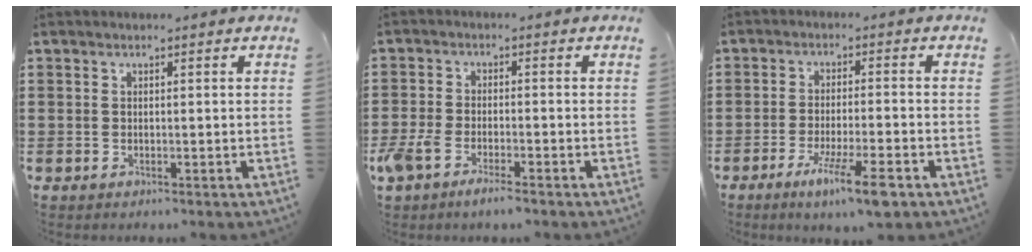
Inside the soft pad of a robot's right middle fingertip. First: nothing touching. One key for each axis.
{"total": 4.1, "fx": -2.9, "fy": 1.0, "fz": 2.7, "tx": -0.072, "ty": -0.006, "tz": -0.062}
{"total": 7.7, "fx": -4.7, "fy": 0.8, "fz": 6.0, "tx": -0.111, "ty": -0.010, "tz": -0.084}